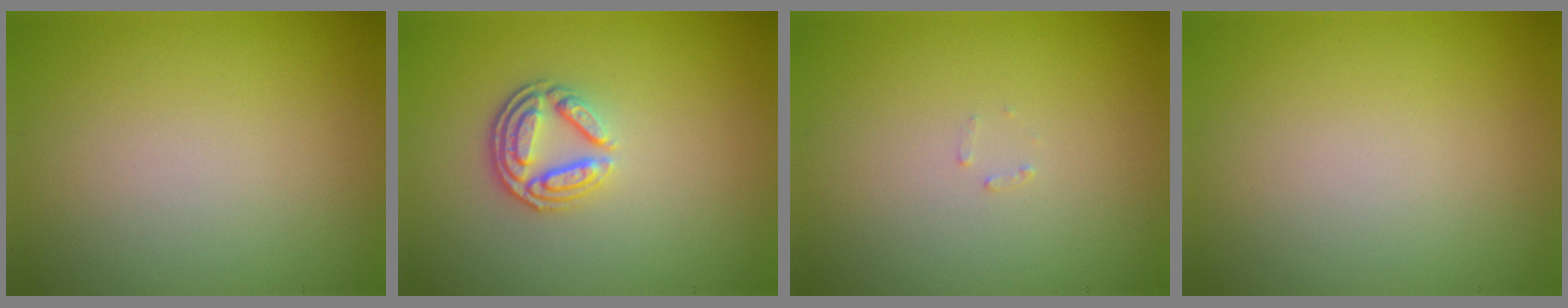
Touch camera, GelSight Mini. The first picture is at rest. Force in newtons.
{"total": 3.6, "press": 2.7, "slide": 2.4}
{"total": 0.6, "press": 0.6, "slide": 0.1}
{"total": 0.0}